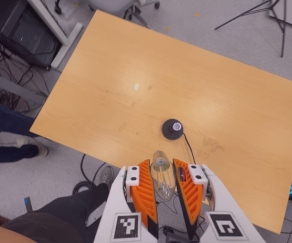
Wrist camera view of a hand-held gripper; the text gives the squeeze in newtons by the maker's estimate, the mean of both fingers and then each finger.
{"total": 16.3, "left": 17.8, "right": 14.9}